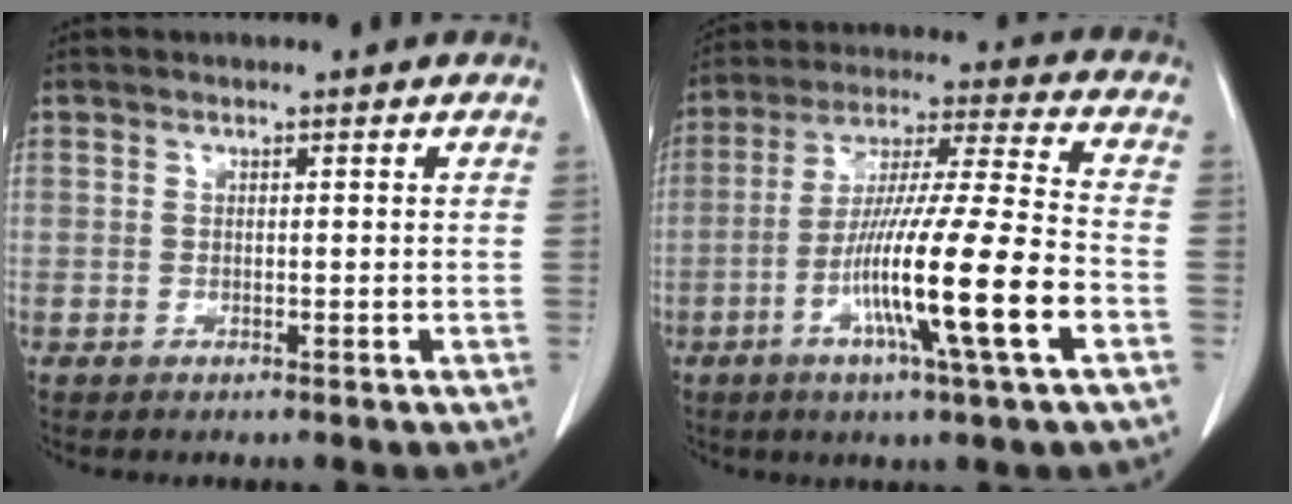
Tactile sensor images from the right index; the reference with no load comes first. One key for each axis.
{"total": 17.3, "fx": -6.0, "fy": -0.5, "fz": 16.2, "tx": -0.300, "ty": -0.015, "tz": -0.108}